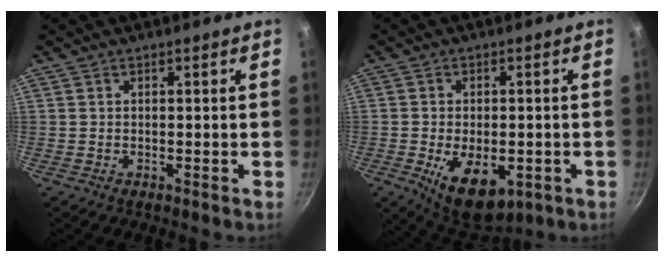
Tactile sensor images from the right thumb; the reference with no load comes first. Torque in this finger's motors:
{"motor_torque": [-0.25, 0.55, 0.02, 0.01, 0.21]}